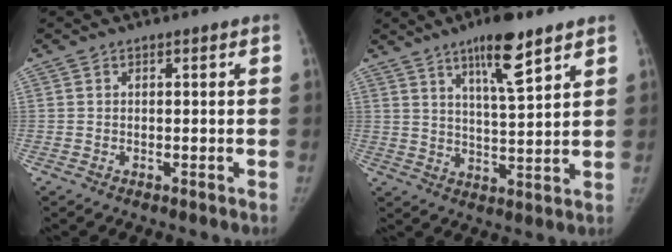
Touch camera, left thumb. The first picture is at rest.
{"total": 10.4, "force": [6.5, 1.8, 7.9], "torque": [-0.124, -0.037, 0.109]}